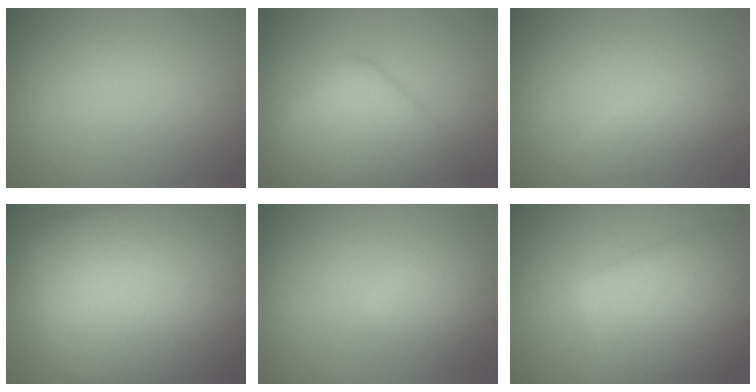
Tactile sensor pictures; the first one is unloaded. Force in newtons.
{"total": 6.7, "press": 6.7, "slide": 0.2}
{"total": 2.5, "press": 2.5, "slide": 0.2}
{"total": 21.4, "press": 21.4, "slide": 0.5}
{"total": 3.8, "press": 3.8, "slide": 0.3}
{"total": 8.9, "press": 8.9, "slide": 0.4}